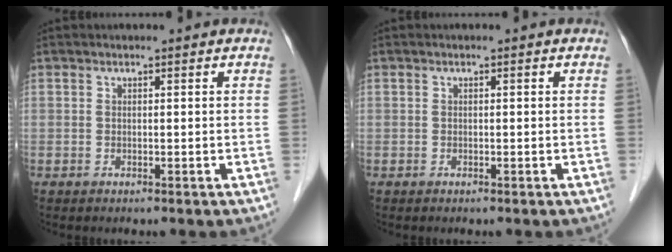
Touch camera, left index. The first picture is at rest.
{"total": 0.0}